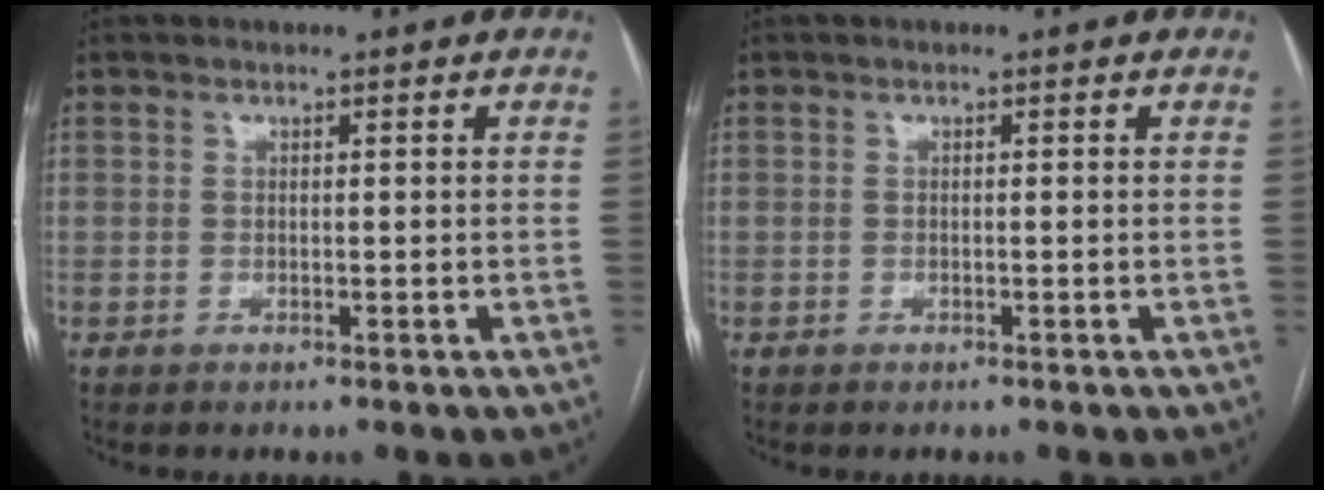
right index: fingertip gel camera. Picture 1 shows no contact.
{"total": 0.0}